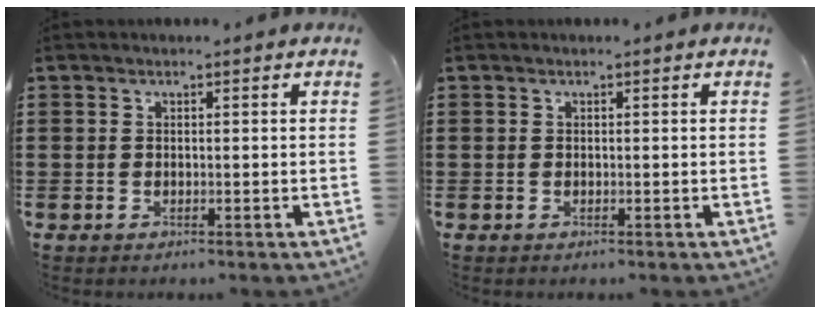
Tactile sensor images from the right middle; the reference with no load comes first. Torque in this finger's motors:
{"motor_torque": [0.04, -0.04, 0.00, 0.00]}